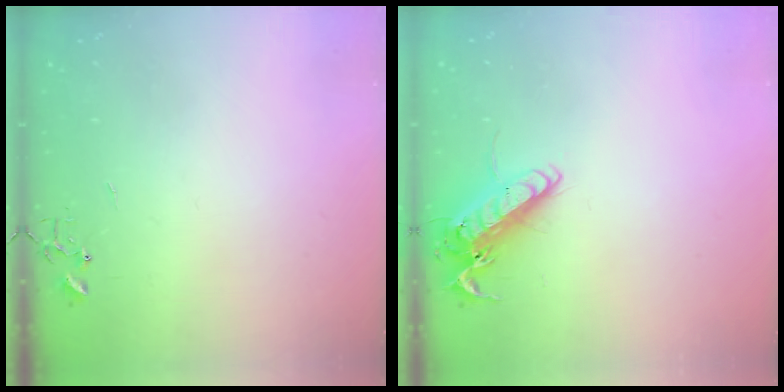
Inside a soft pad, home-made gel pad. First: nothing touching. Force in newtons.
{"total": 15.0, "press": 14.7, "slide": 2.5}